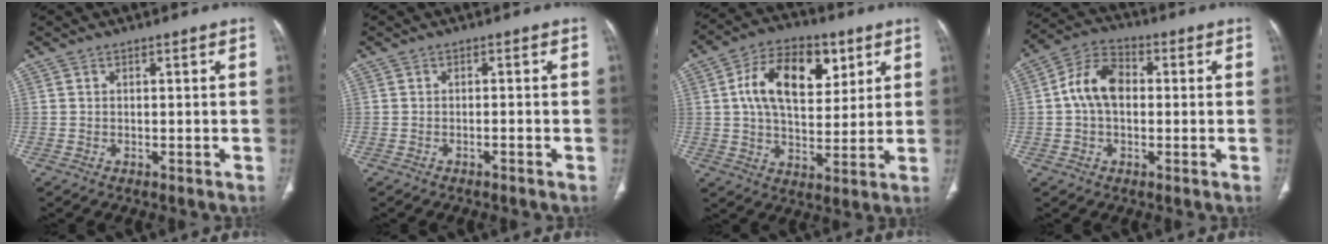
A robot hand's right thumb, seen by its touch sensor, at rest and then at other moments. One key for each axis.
{"total": 1.0, "fx": -0.9, "fy": 0.1, "fz": 0.6, "tx": -0.016, "ty": 0.014, "tz": -0.013}
{"total": 16.0, "fx": 5.2, "fy": 9.5, "fz": 11.8, "tx": -0.168, "ty": -0.005, "tz": 0.085}
{"total": 9.4, "fx": 0.4, "fy": 6.3, "fz": 6.9, "tx": -0.123, "ty": 0.027, "tz": -0.002}